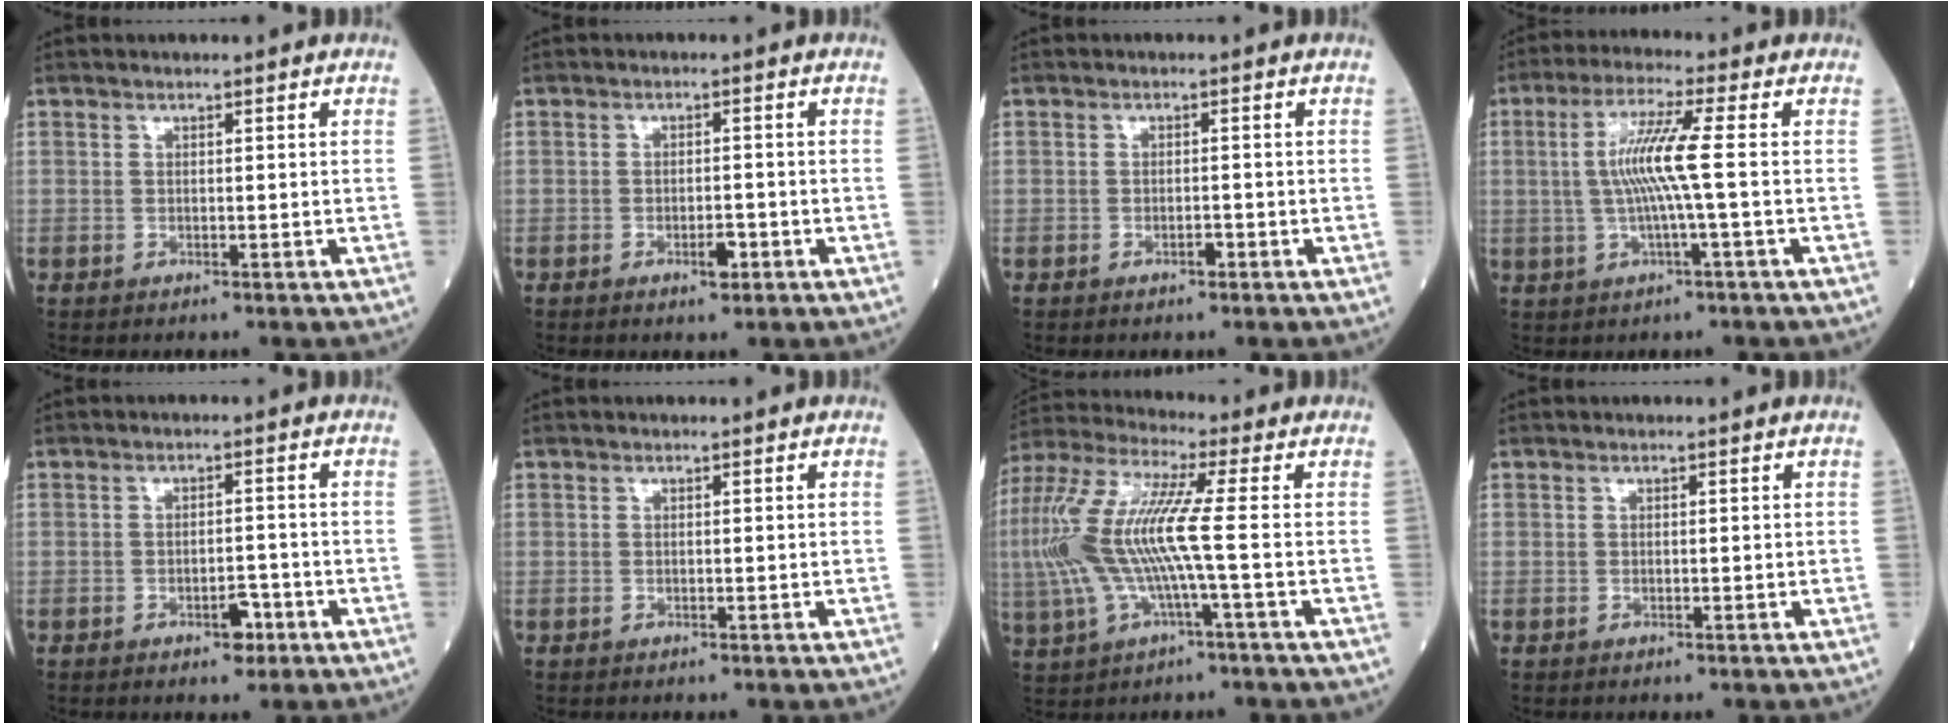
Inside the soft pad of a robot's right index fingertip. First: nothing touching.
{"total": 2.6, "force": [-1.2, 0.8, 2.1], "torque": [-0.033, 0.001, -0.017]}
{"total": 1.4, "force": [-0.8, 0.4, 1.1], "torque": [-0.019, 0.001, -0.012]}
{"total": 7.7, "force": [0.1, -0.7, 7.7], "torque": [-0.156, 0.007, -0.001]}
{"total": 3.1, "force": [-1.7, 1.3, 2.3], "torque": [-0.032, 0.004, -0.024]}
{"total": 0.0}
{"total": 14.2, "force": [-1.0, 1.5, 14.1], "torque": [-0.322, 0.017, -0.027]}
{"total": 0.0}